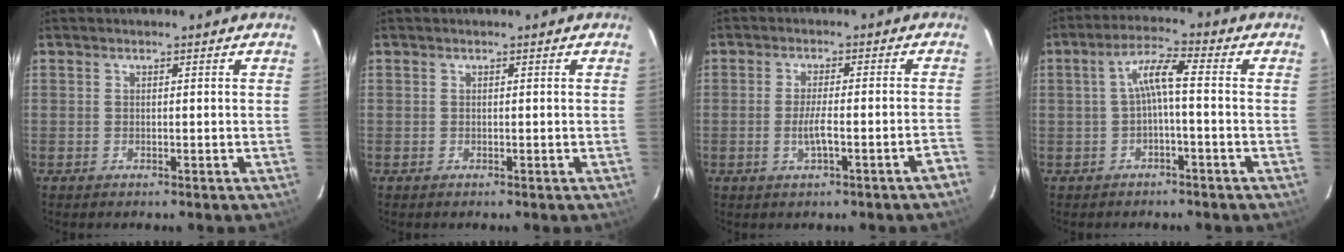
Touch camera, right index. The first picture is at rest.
{"total": 0.0}
{"total": 5.4, "force": [-2.9, -0.2, 4.5], "torque": [-0.074, -0.009, -0.040]}
{"total": 4.9, "force": [-1.1, 0.4, 4.7], "torque": [-0.101, 0.013, -0.019]}